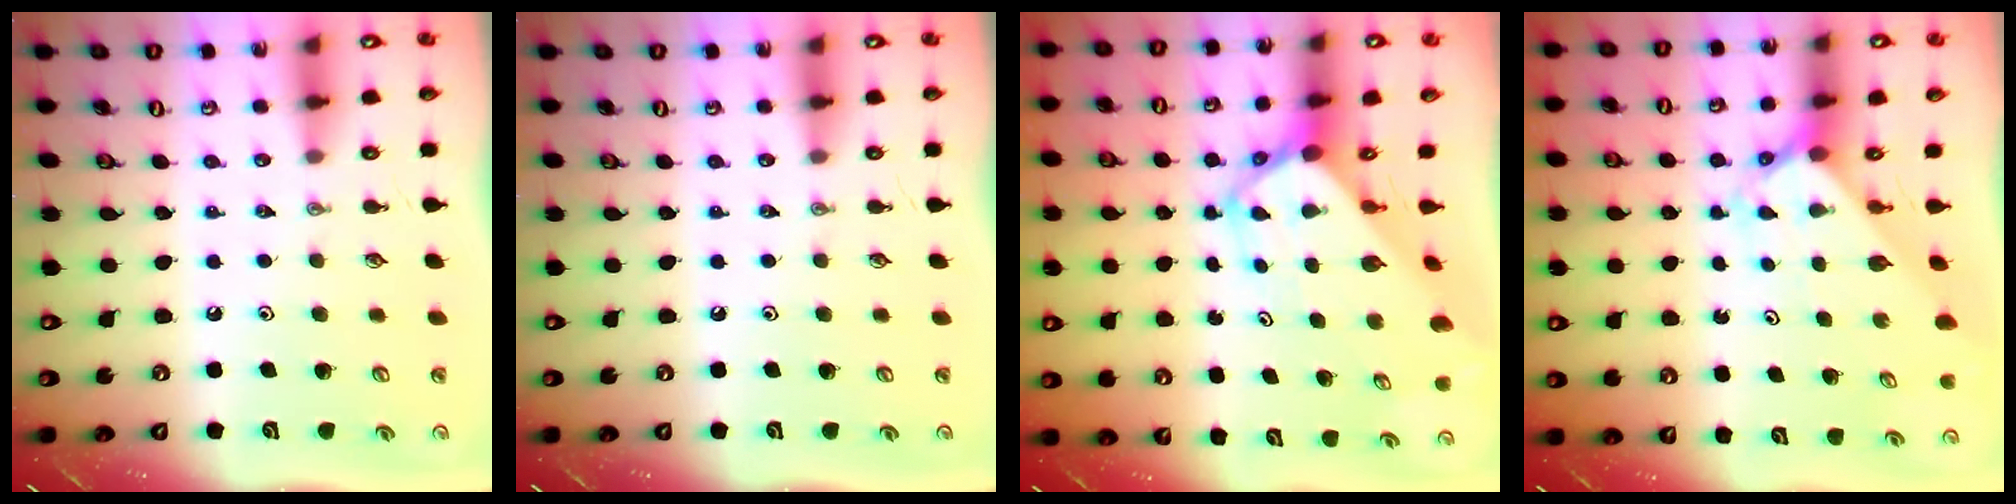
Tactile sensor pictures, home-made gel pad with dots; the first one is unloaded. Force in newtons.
{"total": 0.0}
{"total": 4.7, "press": 4.7, "slide": 0.4}
{"total": 2.1, "press": 2.1, "slide": 0.1}